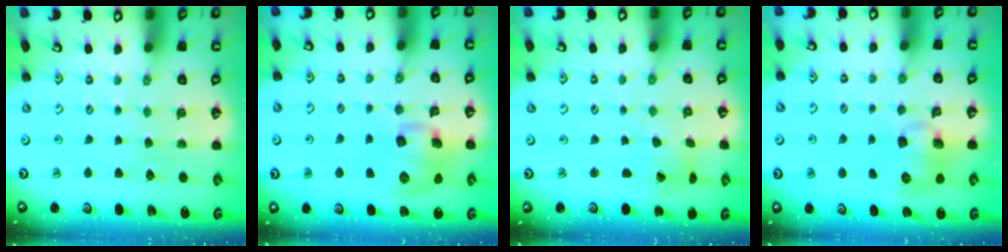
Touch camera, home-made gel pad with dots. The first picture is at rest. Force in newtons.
{"total": 11.7, "press": 11.5, "slide": 2.0}
{"total": 1.1, "press": 1.1, "slide": 0.2}
{"total": 7.7, "press": 7.6, "slide": 1.0}